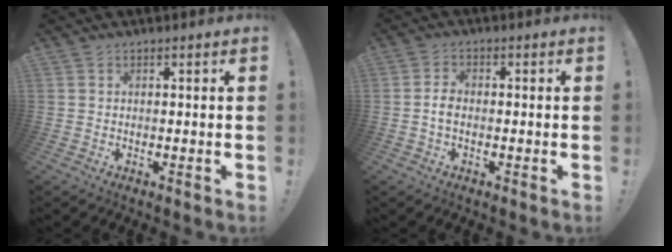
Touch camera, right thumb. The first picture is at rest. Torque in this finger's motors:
{"motor_torque": [-0.31, -0.06, -0.06, 0.08, 0.02]}